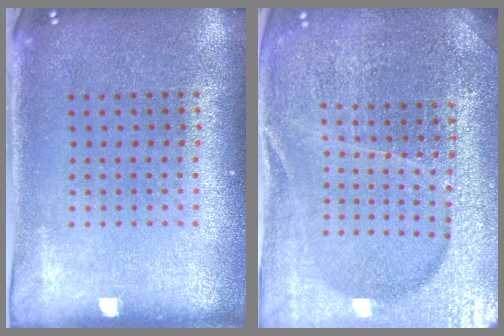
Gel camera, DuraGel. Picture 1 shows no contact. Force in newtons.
{"total": 5.2, "press": 4.7, "slide": 2.1}